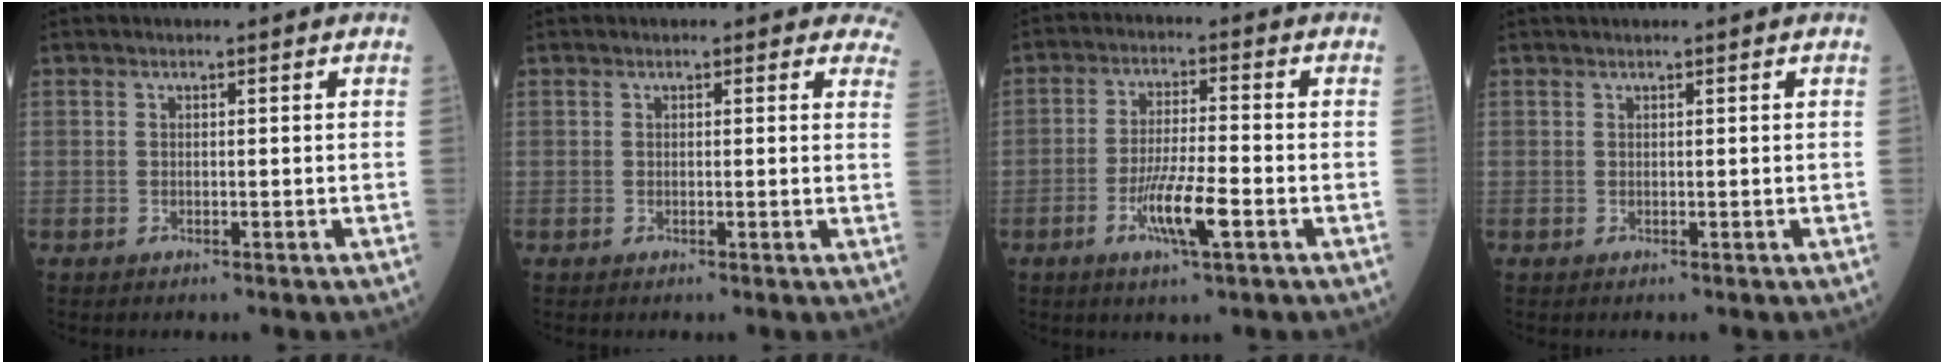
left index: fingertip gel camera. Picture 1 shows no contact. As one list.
[{"total": 4.2, "force": [3.6, 1.9, 1.1], "torque": [0.021, -0.010, 0.009]}, {"total": 7.5, "force": [-3.2, 0.6, 6.7], "torque": [-0.132, -0.009, -0.058]}, {"total": 1.0, "force": [0.9, -0.1, 0.4], "torque": [-0.004, 0.018, 0.020]}]